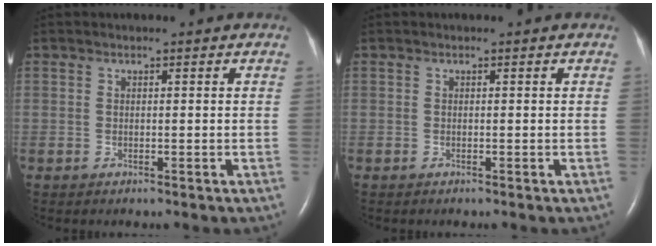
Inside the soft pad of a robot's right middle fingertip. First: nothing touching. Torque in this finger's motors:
{"motor_torque": [-0.04, 0.05, 0.00, 0.00]}